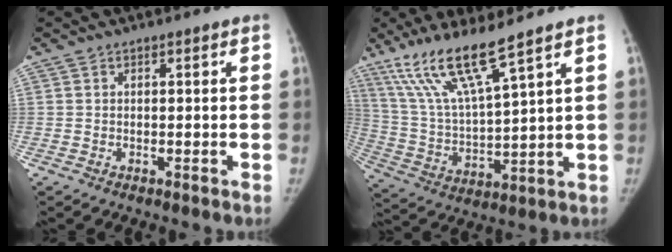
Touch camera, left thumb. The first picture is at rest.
{"total": 13.9, "force": [9.7, 1.1, 9.9], "torque": [-0.196, -0.048, 0.202]}